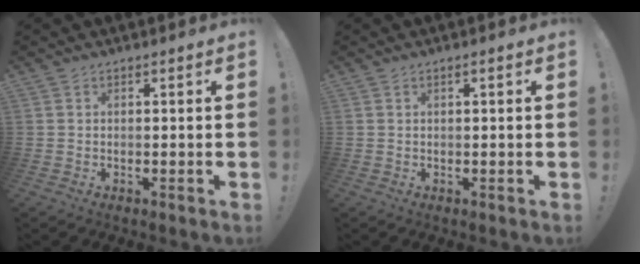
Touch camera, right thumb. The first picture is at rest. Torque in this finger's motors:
{"motor_torque": [0.15, 0.22, 0.00, 0.03, 0.05]}